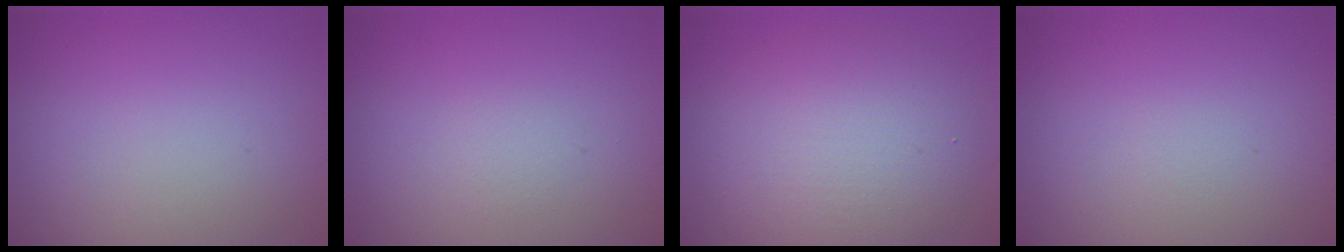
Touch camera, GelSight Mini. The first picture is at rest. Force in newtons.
{"total": 0.6, "press": 0.6, "slide": 0.1}
{"total": 6.6, "press": 6.6, "slide": 0.4}
{"total": 0.0}